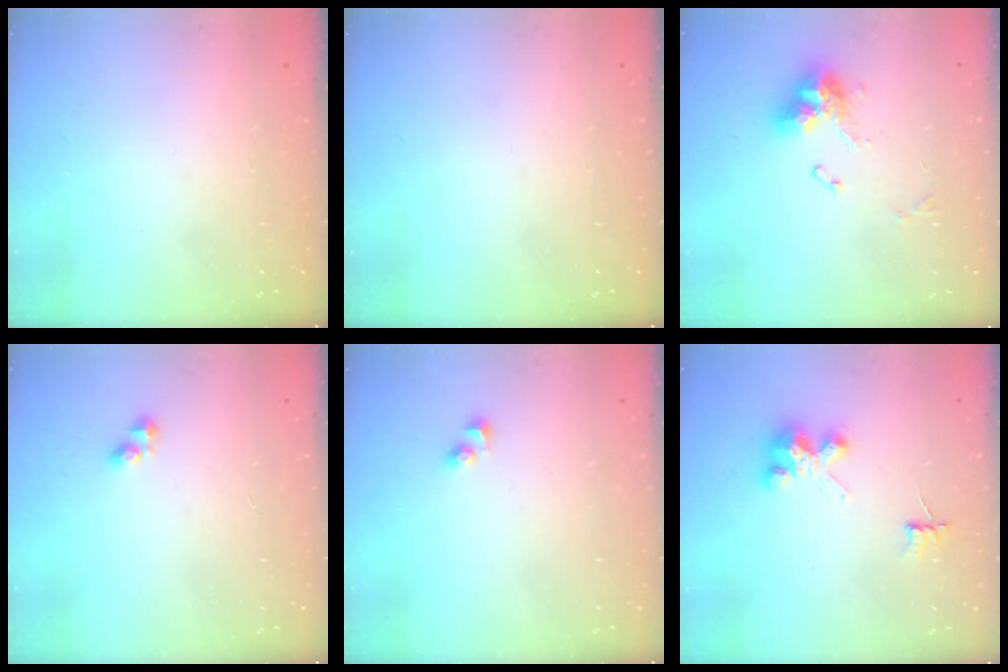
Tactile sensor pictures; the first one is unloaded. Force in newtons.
{"total": 0.0}
{"total": 11.1, "press": 11.0, "slide": 1.1}
{"total": 3.2, "press": 3.2, "slide": 0.4}
{"total": 2.6, "press": 2.4, "slide": 1.2}
{"total": 4.5, "press": 4.5, "slide": 0.1}